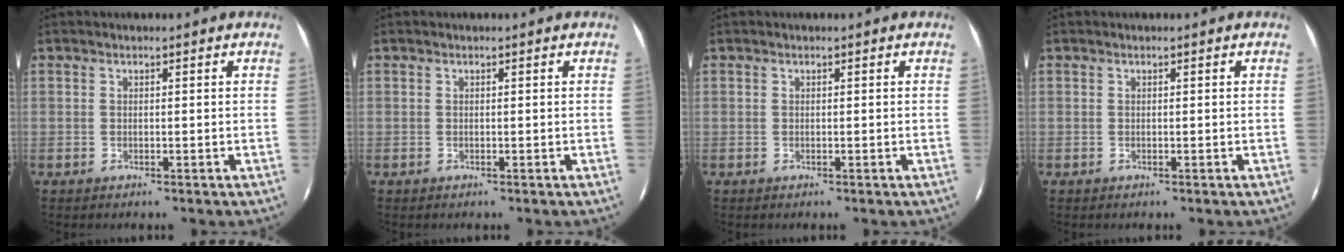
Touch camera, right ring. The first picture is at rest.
{"total": 0.0}
{"total": 0.0}
{"total": 0.0}